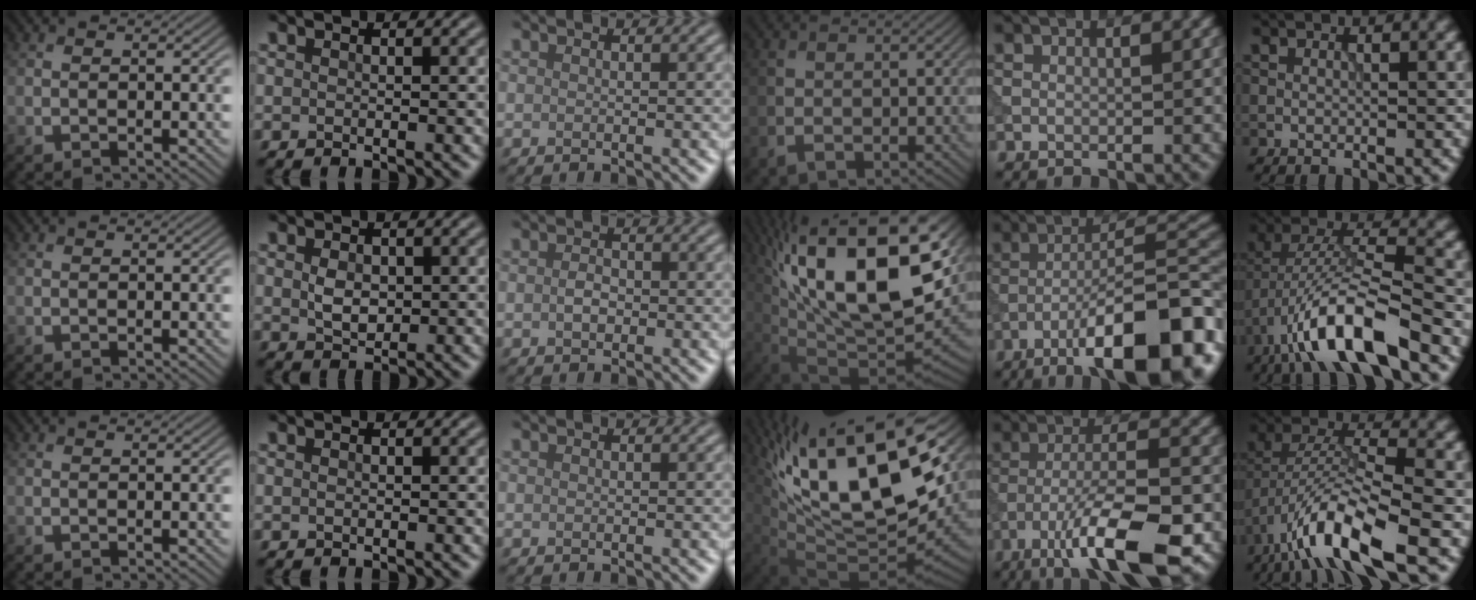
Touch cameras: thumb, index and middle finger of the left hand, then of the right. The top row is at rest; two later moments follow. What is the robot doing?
{"motion": "dispense", "object": "syringe"}